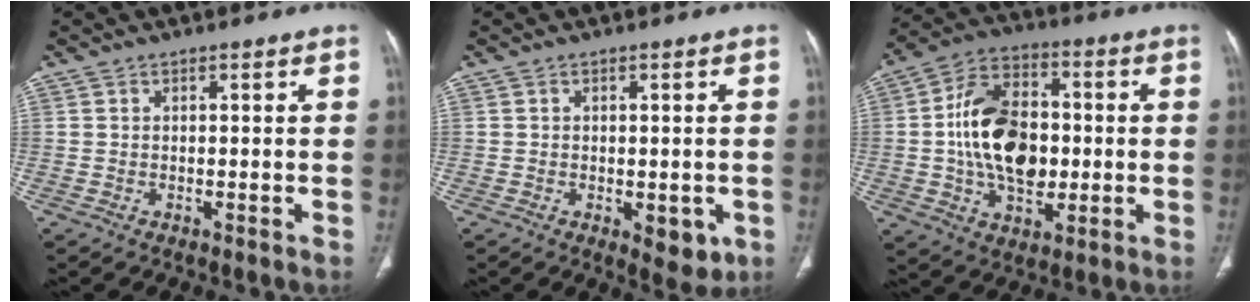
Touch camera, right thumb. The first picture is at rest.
{"total": 5.5, "force": [-1.6, 2.9, 4.4], "torque": [-0.036, -0.007, -0.012]}
{"total": 17.4, "force": [-0.4, 11.5, 13.1], "torque": [-0.204, 0.022, -0.006]}